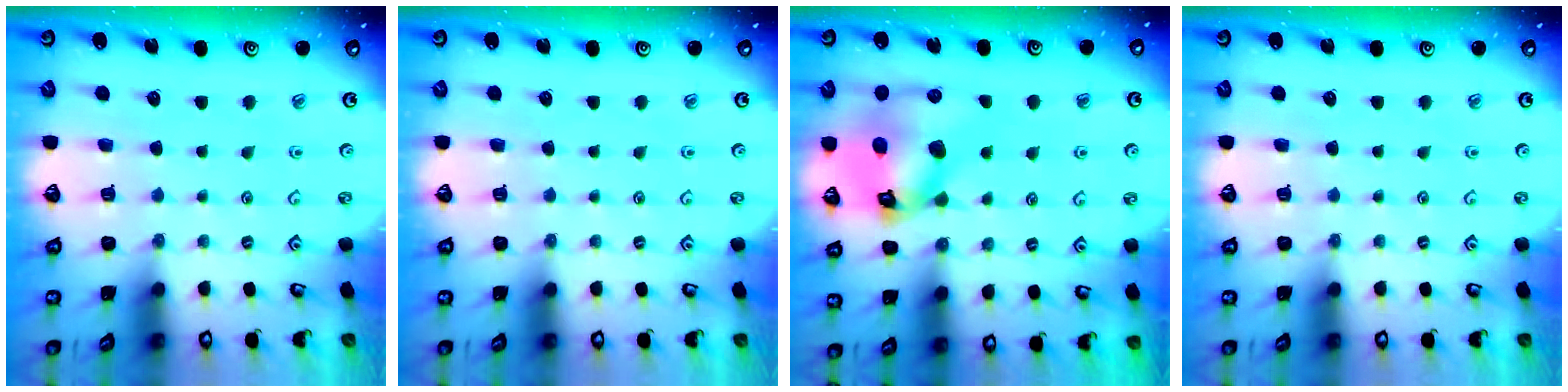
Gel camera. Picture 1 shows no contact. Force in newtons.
{"total": 0.0}
{"total": 17.4, "press": 17.2, "slide": 2.5}
{"total": 0.0}